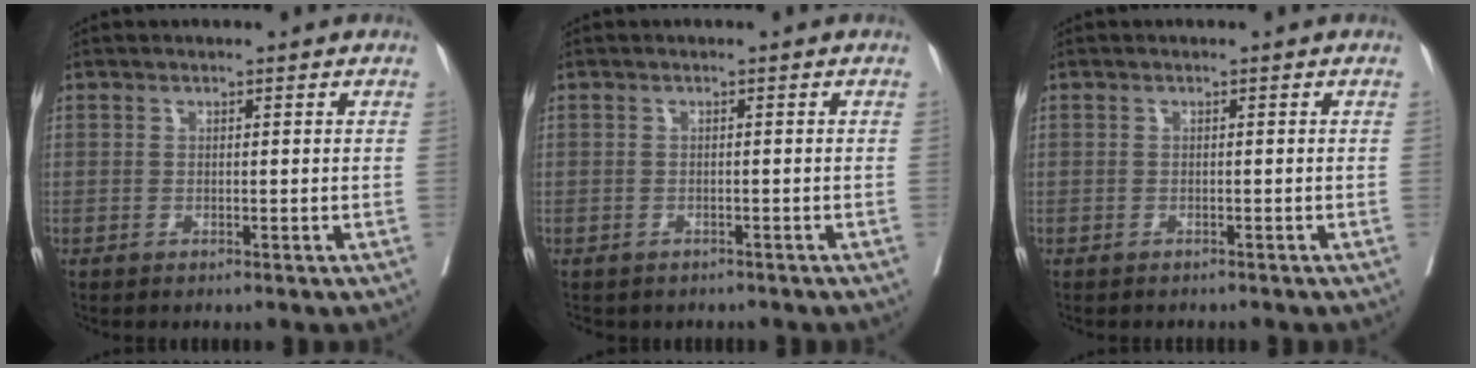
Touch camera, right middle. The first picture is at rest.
{"total": 2.9, "force": [-2.5, 1.4, 0.5], "torque": [-0.011, 0.001, -0.030]}
{"total": 1.7, "force": [-1.5, 0.6, 0.3], "torque": [-0.010, -0.003, -0.021]}